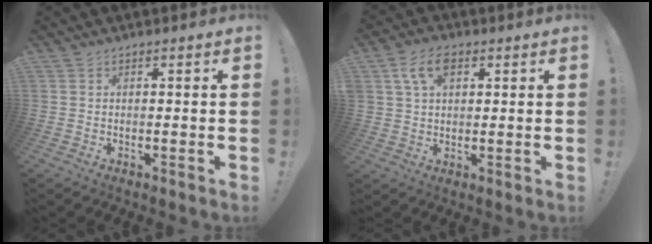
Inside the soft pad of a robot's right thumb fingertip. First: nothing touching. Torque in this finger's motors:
{"motor_torque": [2.07, 2.13, 0.24, 0.21, 0.46]}